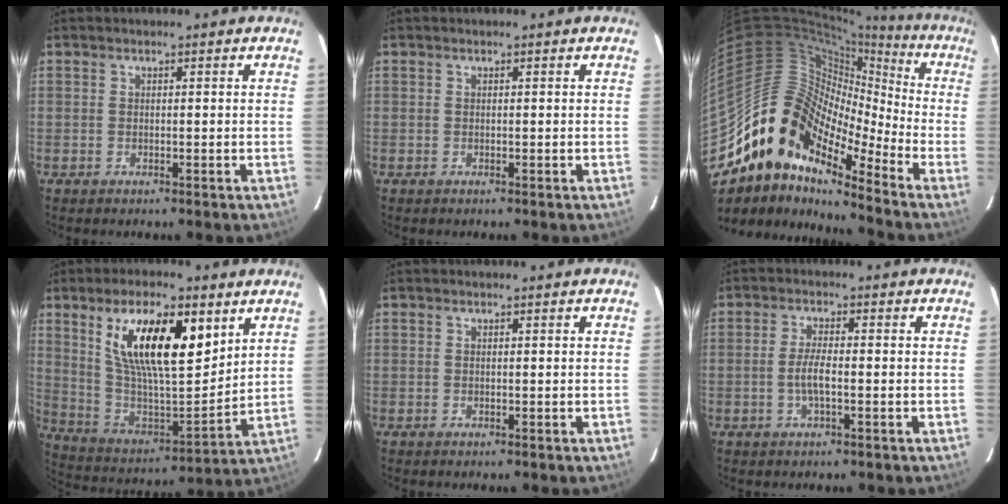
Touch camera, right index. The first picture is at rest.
{"total": 0.0}
{"total": 16.5, "force": [-11.5, 8.9, 7.9], "torque": [-0.136, 0.017, -0.233]}
{"total": 20.4, "force": [9.4, 7.4, 16.5], "torque": [-0.292, 0.005, 0.176]}
{"total": 0.0}
{"total": 3.5, "force": [-1.0, 0.7, 3.3], "torque": [-0.065, -0.002, -0.018]}